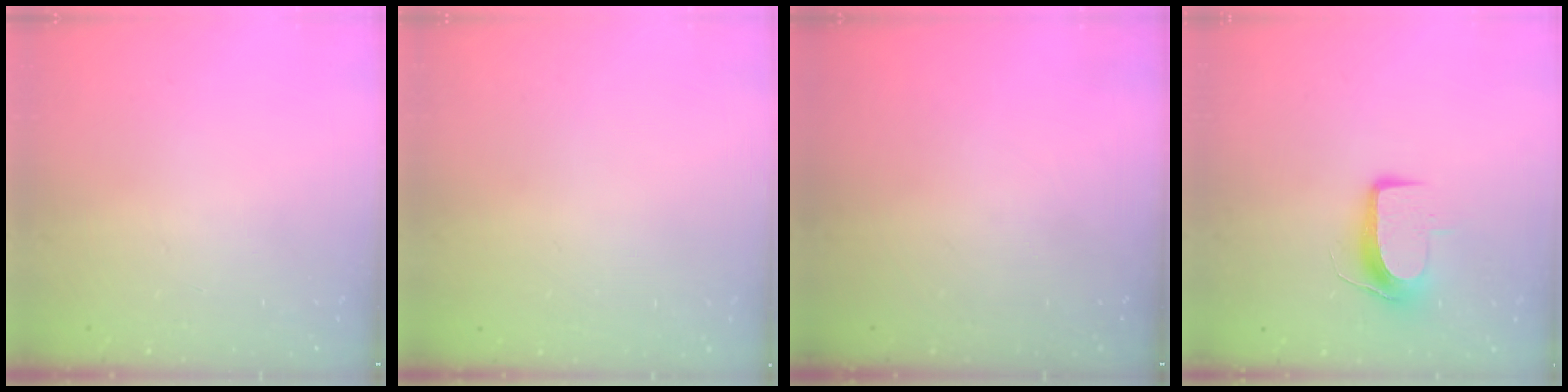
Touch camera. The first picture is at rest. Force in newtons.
{"total": 0.0}
{"total": 0.0}
{"total": 8.8, "press": 8.7, "slide": 0.6}